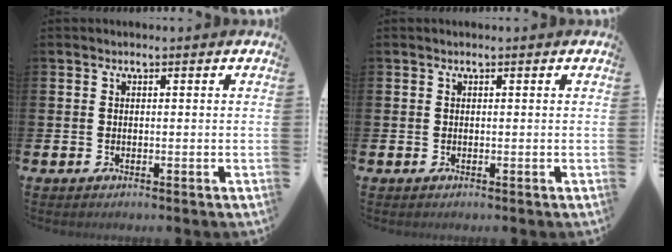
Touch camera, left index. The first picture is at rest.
{"total": 0.0}